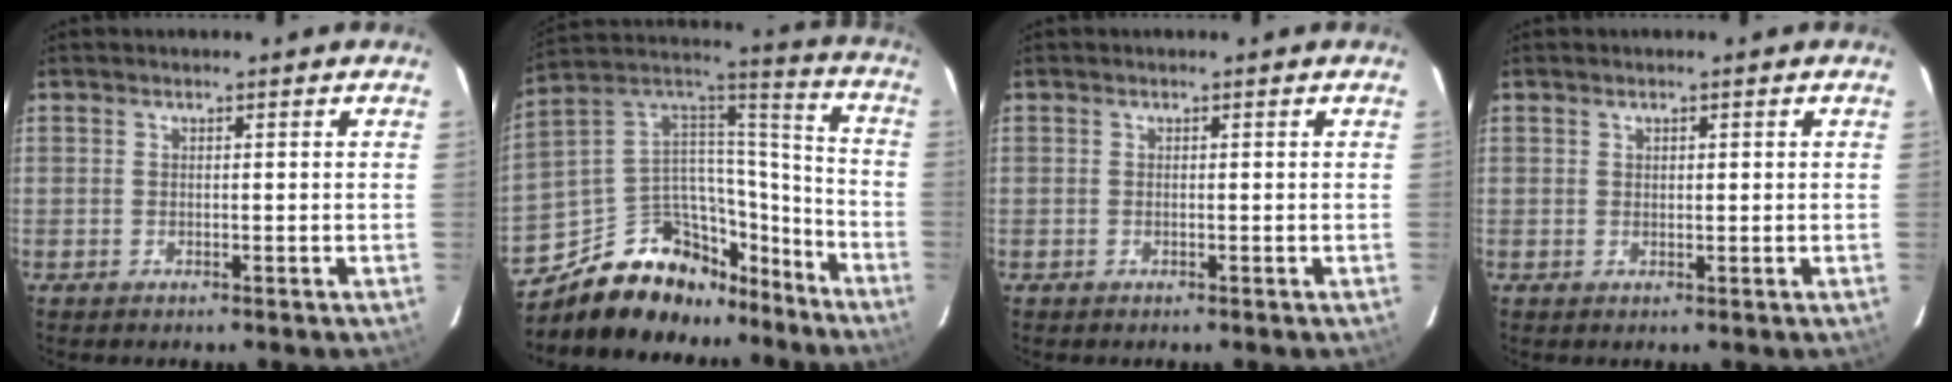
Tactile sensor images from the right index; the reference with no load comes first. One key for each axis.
{"total": 22.1, "fx": -15.6, "fy": 12.9, "fz": 8.9, "tx": -0.179, "ty": 0.070, "tz": -0.236}
{"total": 0.0}
{"total": 0.8, "fx": 0.4, "fy": 0.5, "fz": 0.4, "tx": -0.006, "ty": 0.003, "tz": 0.009}